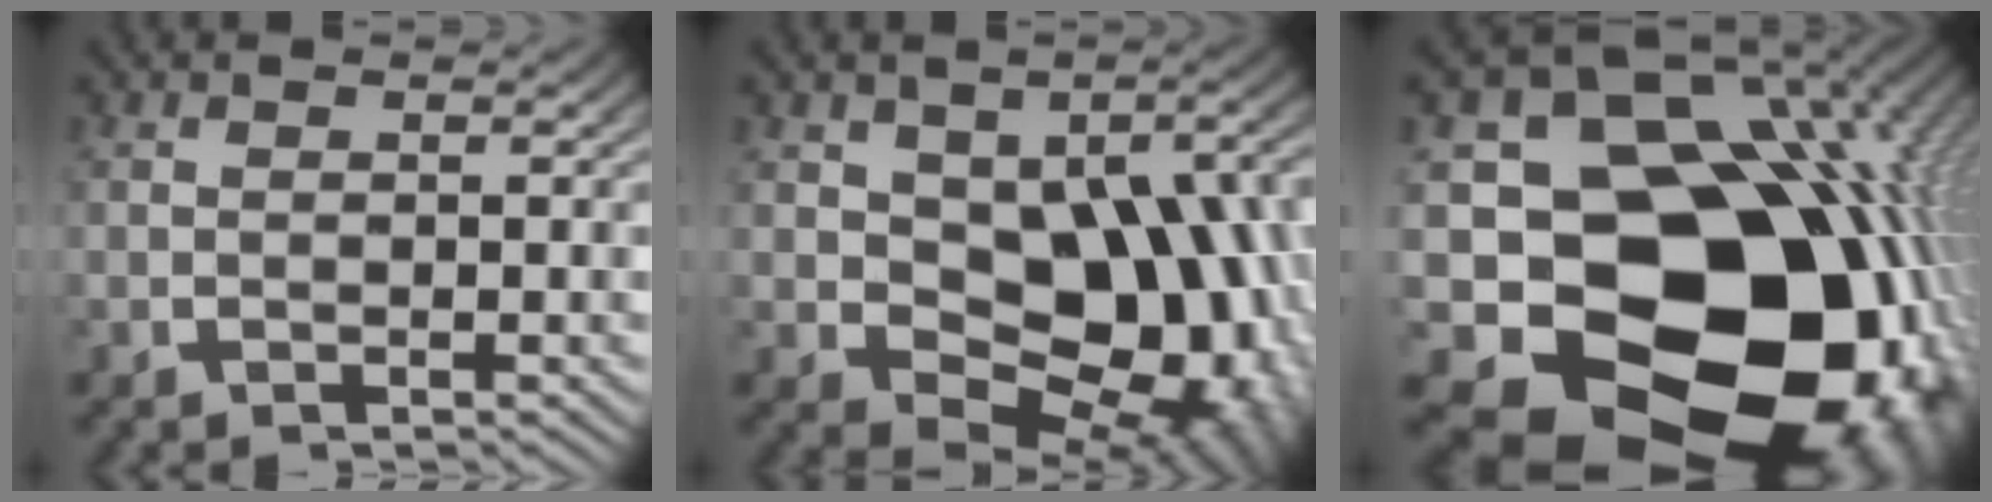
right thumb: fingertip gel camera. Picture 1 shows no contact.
{"total": 14.3, "force": [-2.5, 9.2, 10.6], "torque": [-0.191, -0.055, -0.015]}
{"total": 33.1, "force": [-8.2, 22.7, 22.6], "torque": [-0.401, -0.114, -0.089]}